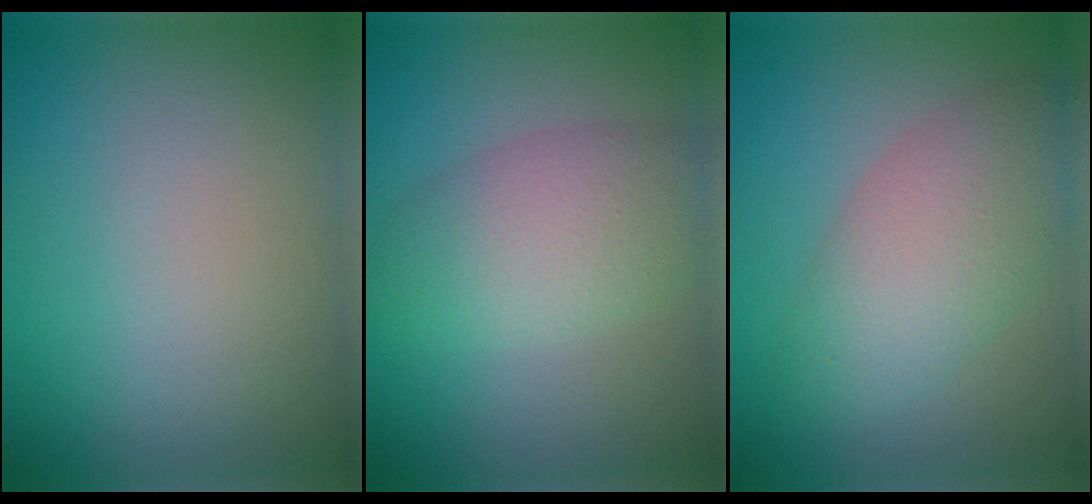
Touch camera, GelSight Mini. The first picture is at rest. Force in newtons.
{"total": 5.4, "press": 5.4, "slide": 0.4}
{"total": 5.5, "press": 5.5, "slide": 0.3}